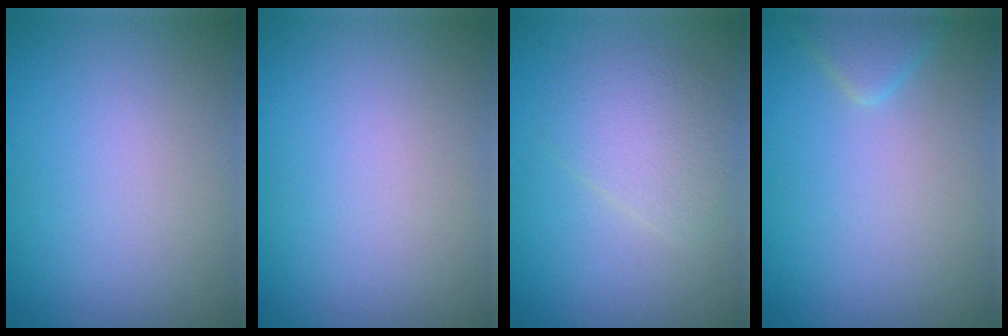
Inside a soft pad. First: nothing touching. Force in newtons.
{"total": 0.0}
{"total": 3.2, "press": 3.2, "slide": 0.1}
{"total": 1.8, "press": 1.8, "slide": 0.1}